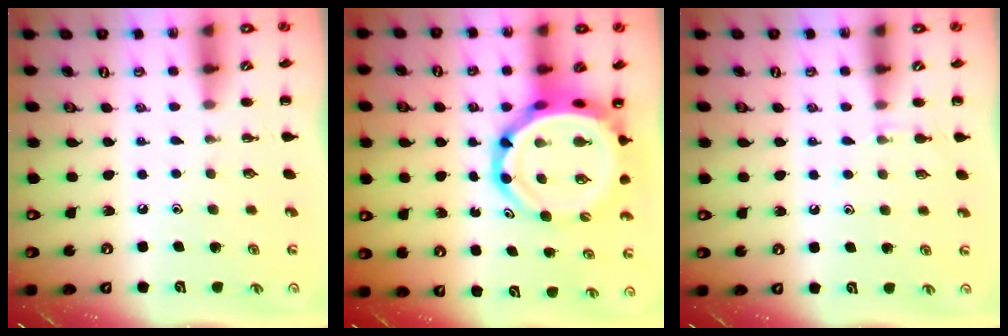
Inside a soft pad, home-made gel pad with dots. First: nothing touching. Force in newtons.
{"total": 11.0, "press": 10.6, "slide": 3.0}
{"total": 4.0, "press": 3.8, "slide": 1.3}